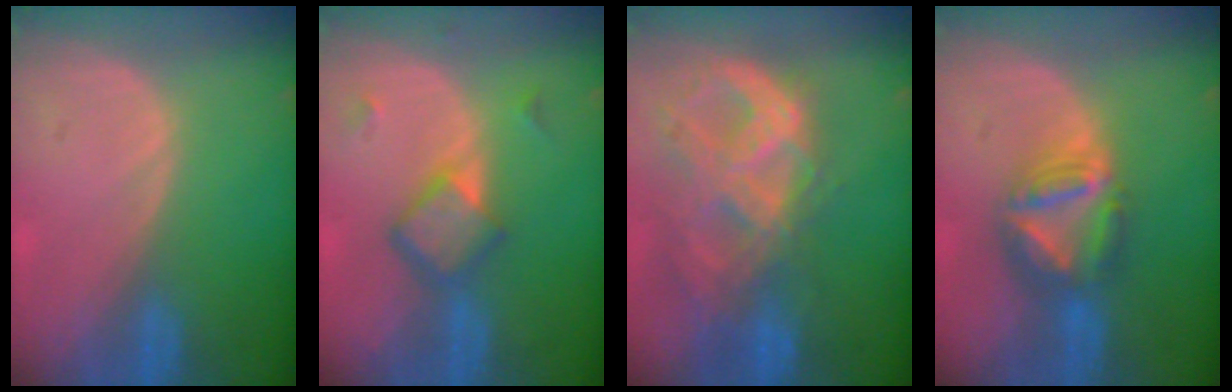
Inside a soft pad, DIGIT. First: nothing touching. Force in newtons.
{"total": 5.8, "press": 5.1, "slide": 2.7}
{"total": 11.1, "press": 9.4, "slide": 5.9}
{"total": 7.7, "press": 6.6, "slide": 4.0}